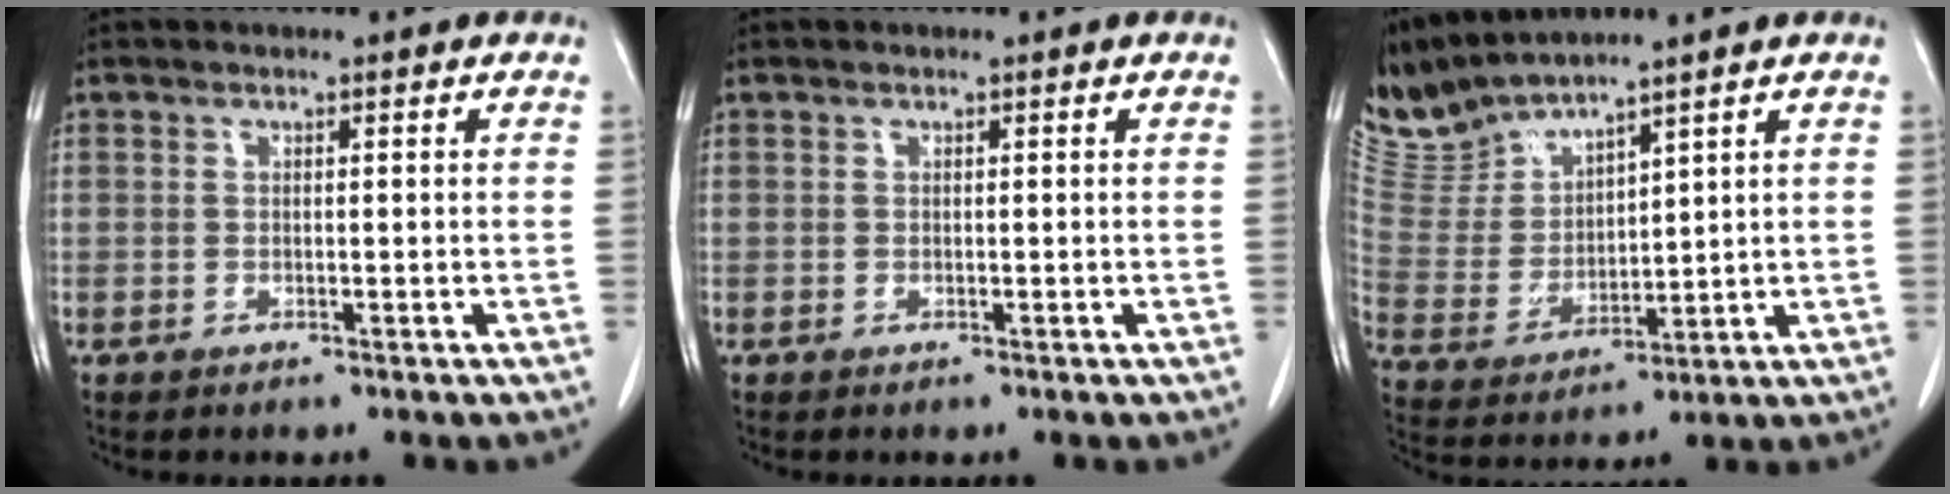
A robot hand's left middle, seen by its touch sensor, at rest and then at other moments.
{"total": 0.0}
{"total": 8.1, "force": [8.1, 0.0, 1.0], "torque": [-0.049, 0.006, 0.188]}